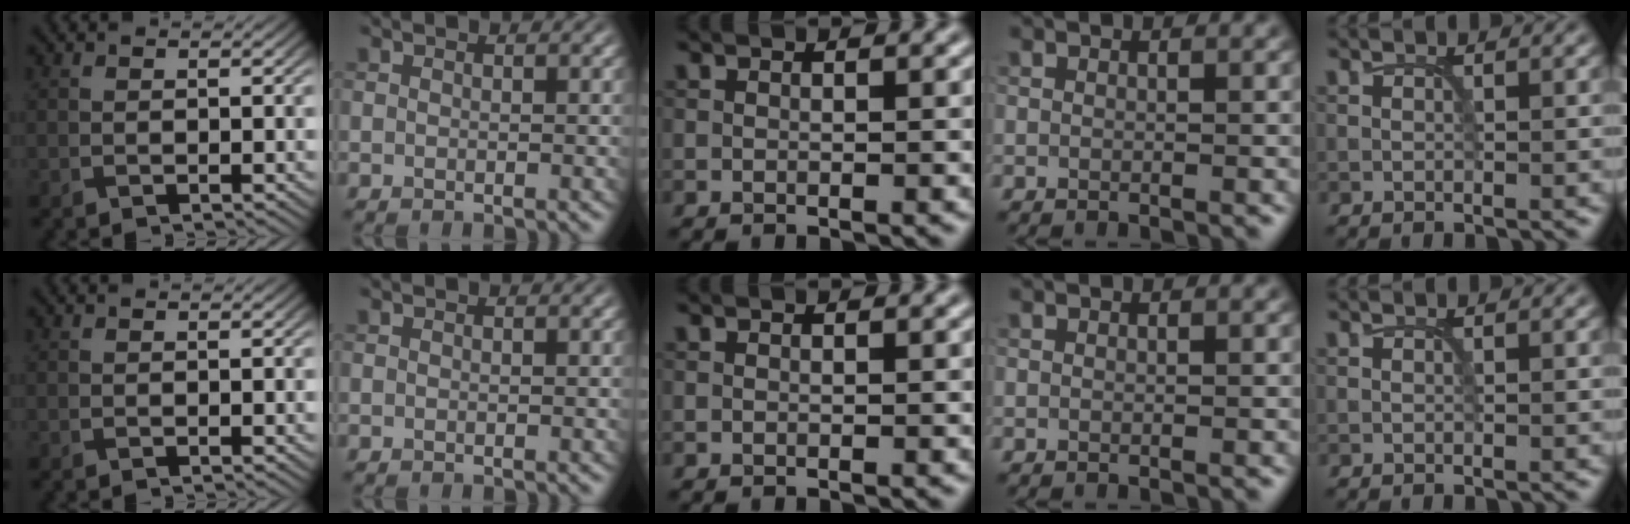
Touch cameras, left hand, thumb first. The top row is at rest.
{}